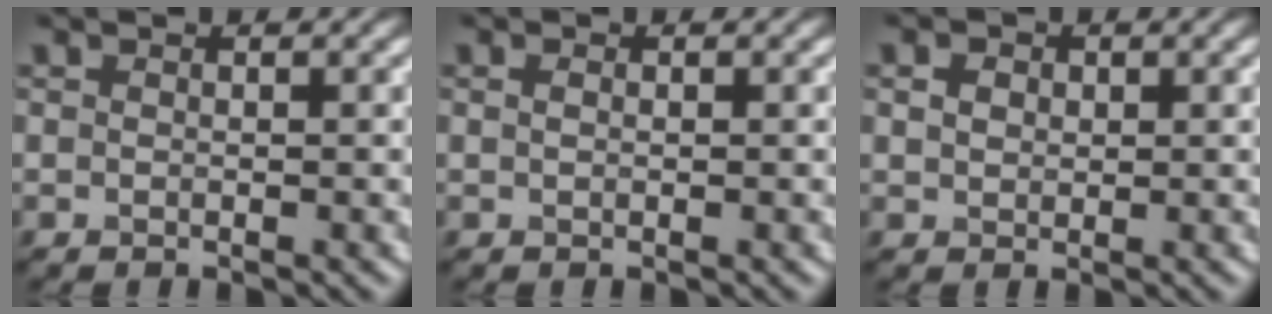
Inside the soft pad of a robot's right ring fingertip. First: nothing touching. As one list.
[{"total": 0.5, "force": [0.1, 0.4, 0.4], "torque": [-0.009, 0.001, 0.003]}, {"total": 1.7, "force": [0.6, 1.4, 0.8], "torque": [-0.015, 0.000, 0.010]}]